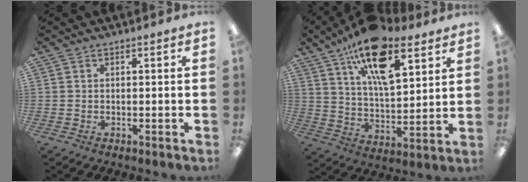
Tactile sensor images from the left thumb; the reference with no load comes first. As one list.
[{"total": 19.0, "force": [11.6, 8.0, 12.7], "torque": [-0.208, -0.051, 0.196]}]